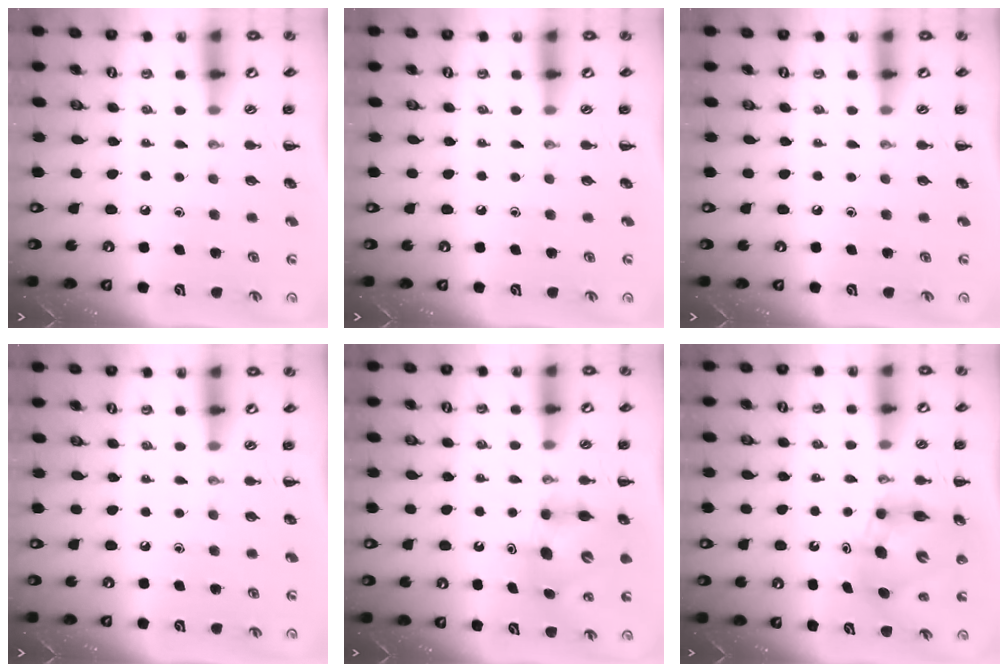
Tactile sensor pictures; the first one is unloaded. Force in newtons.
{"total": 0.0}
{"total": 0.0}
{"total": 0.0}
{"total": 7.0, "press": 7.0, "slide": 0.6}
{"total": 8.4, "press": 8.1, "slide": 2.2}